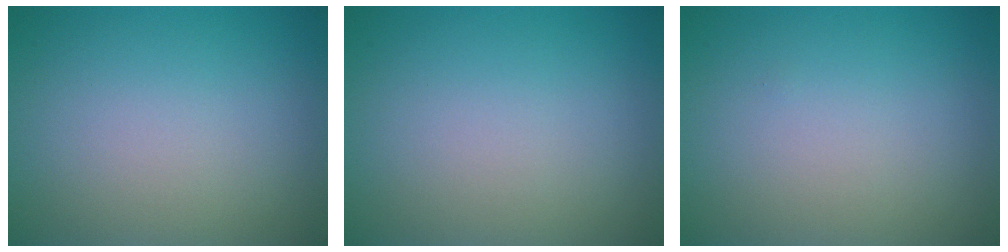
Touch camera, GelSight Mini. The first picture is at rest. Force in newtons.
{"total": 0.0}
{"total": 0.0}